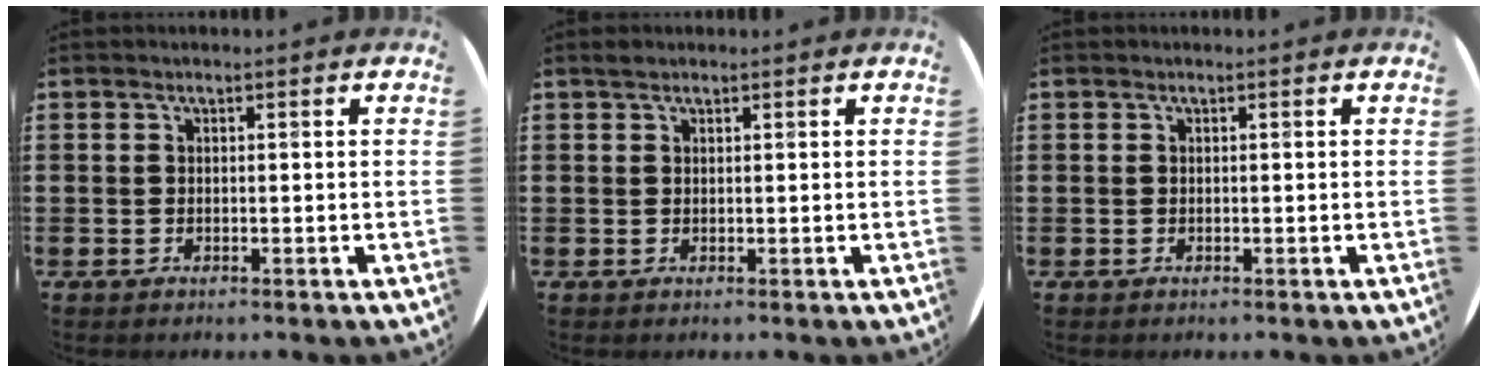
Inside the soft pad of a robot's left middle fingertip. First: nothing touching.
{"total": 0.7, "force": [0.6, 0.2, 0.0], "torque": [-0.001, 0.003, 0.012]}
{"total": 0.0}